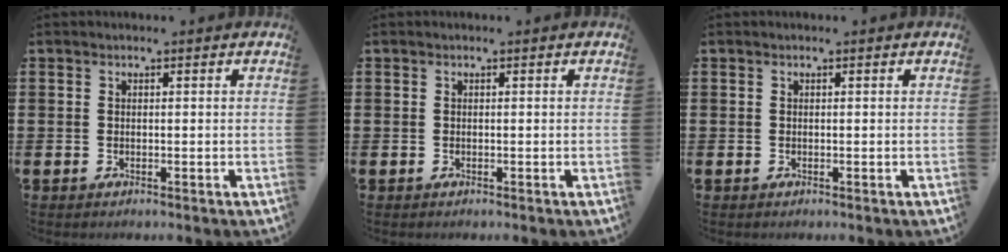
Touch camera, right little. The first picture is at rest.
{"total": 0.0}
{"total": 0.0}